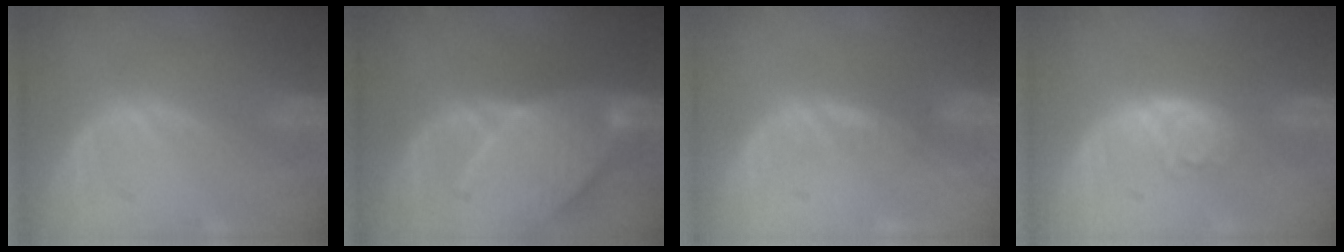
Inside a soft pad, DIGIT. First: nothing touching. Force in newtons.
{"total": 9.9, "press": 8.9, "slide": 4.5}
{"total": 0.8, "press": 0.8, "slide": 0.1}
{"total": 4.0, "press": 3.6, "slide": 1.8}